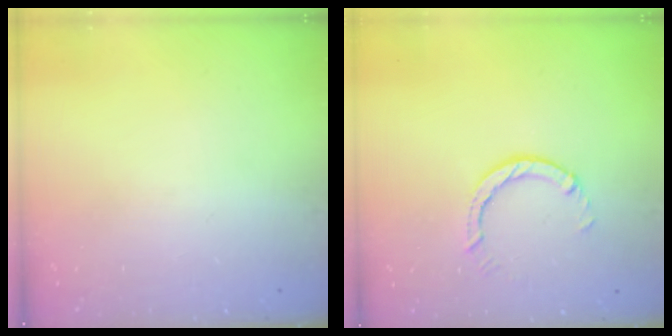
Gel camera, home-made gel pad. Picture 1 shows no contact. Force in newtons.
{"total": 2.9, "press": 2.9, "slide": 0.5}